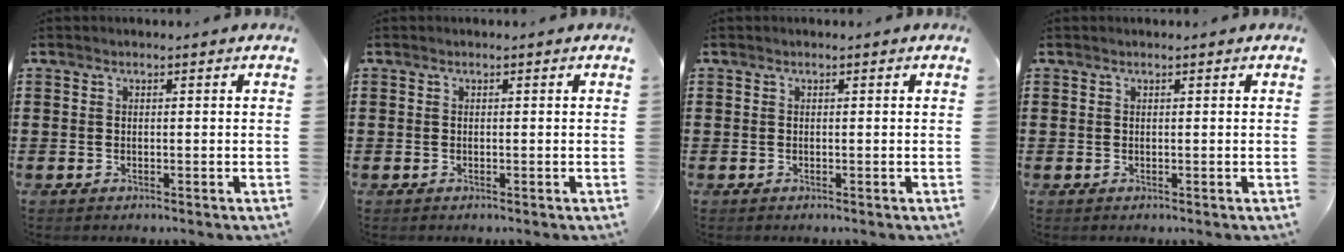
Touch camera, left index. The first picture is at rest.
{"total": 0.0}
{"total": 0.0}
{"total": 0.0}